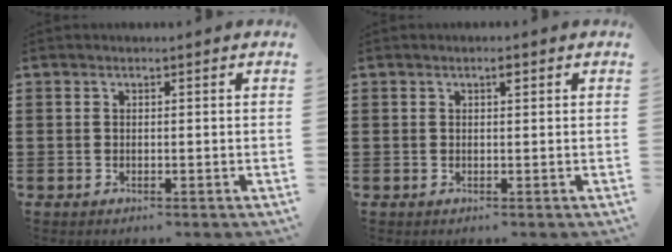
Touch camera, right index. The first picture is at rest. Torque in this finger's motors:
{"motor_torque": [0.06, -0.05, 0.01, 0.00]}